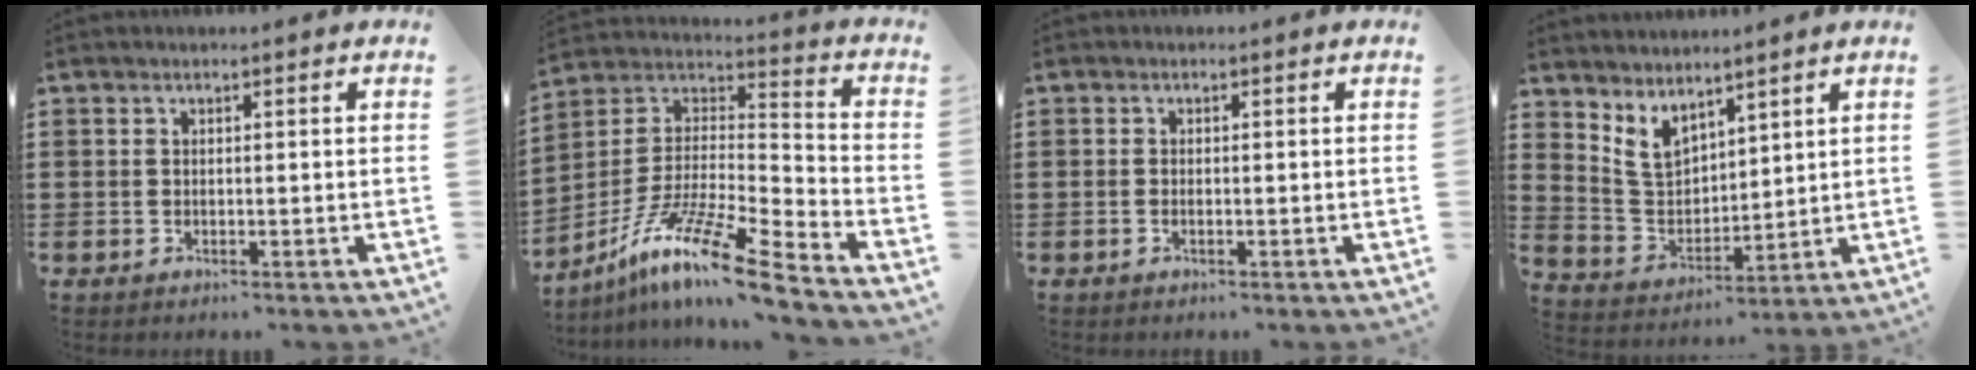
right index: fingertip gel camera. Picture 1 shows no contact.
{"total": 13.1, "force": [-9.9, 0.6, 8.5], "torque": [-0.163, 0.009, -0.193]}
{"total": 0.5, "force": [-0.2, 0.1, 0.5], "torque": [-0.010, -0.005, -0.003]}
{"total": 5.6, "force": [4.0, 3.4, 2.0], "torque": [-0.061, -0.010, 0.076]}